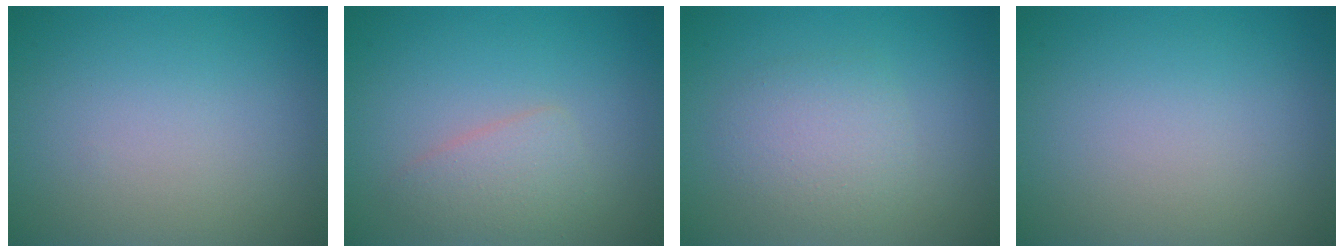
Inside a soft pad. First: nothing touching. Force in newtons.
{"total": 2.3, "press": 2.3, "slide": 0.0}
{"total": 2.8, "press": 2.8, "slide": 0.2}
{"total": 0.0}